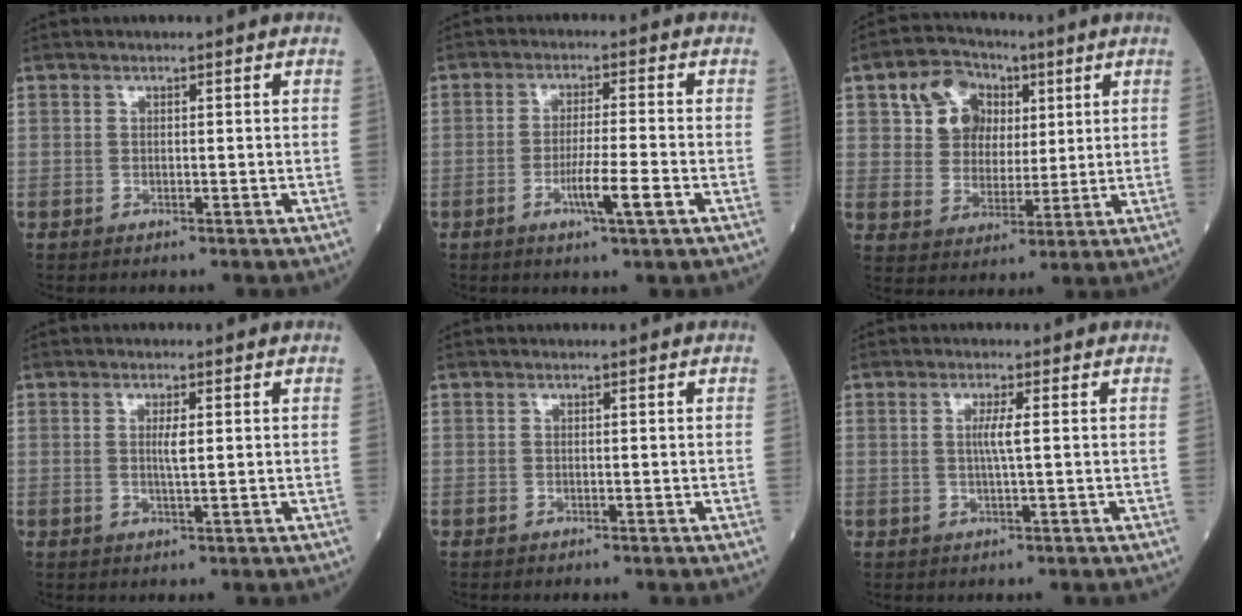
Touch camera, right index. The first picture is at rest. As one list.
[{"total": 5.6, "force": [-2.3, -0.3, 5.1], "torque": [-0.089, -0.009, -0.042]}, {"total": 9.3, "force": [3.9, 7.4, 4.0], "torque": [-0.080, 0.030, 0.075]}, {"total": 2.2, "force": [0.5, 0.2, 2.1], "torque": [-0.043, -0.001, 0.011]}, {"total": 0.0}, {"total": 2.4, "force": [0.3, -0.3, 2.4], "torque": [-0.050, -0.002, 0.003]}]